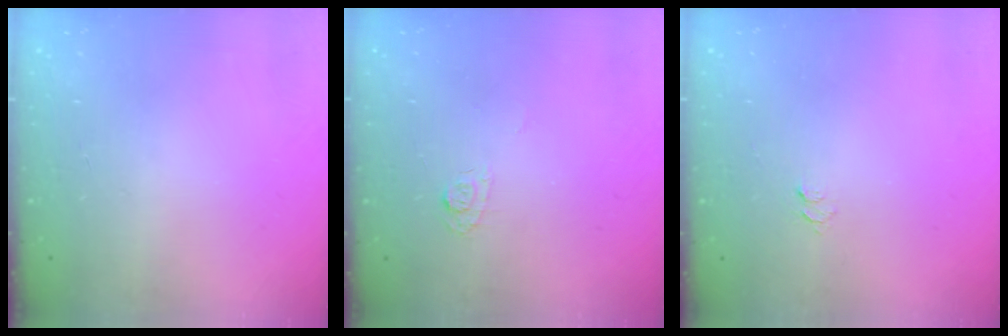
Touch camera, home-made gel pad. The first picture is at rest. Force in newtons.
{"total": 4.3, "press": 4.2, "slide": 0.6}
{"total": 3.6, "press": 3.6, "slide": 0.4}